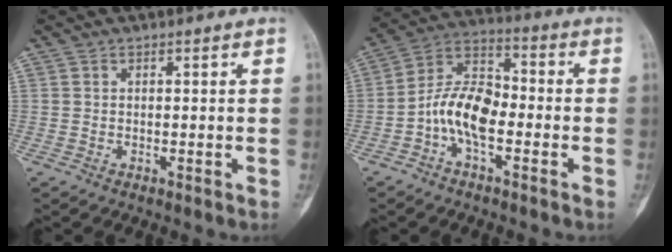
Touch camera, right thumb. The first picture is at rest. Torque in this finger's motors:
{"motor_torque": [1.06, 1.83, 0.04, -0.30, 0.03]}